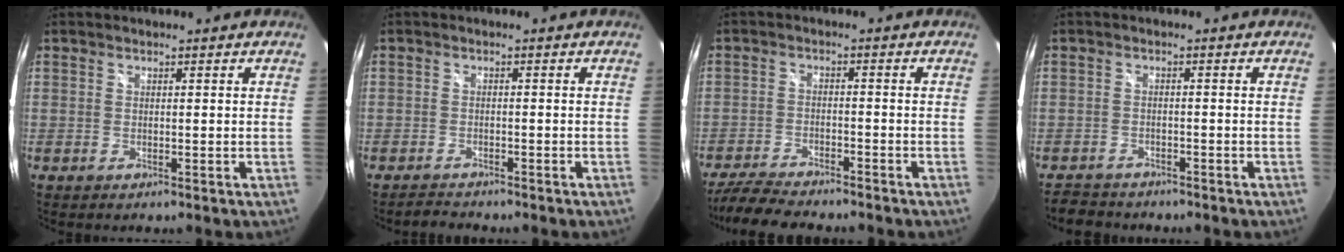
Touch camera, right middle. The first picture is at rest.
{"total": 1.8, "force": [-1.7, 0.4, -0.2], "torque": [-0.007, 0.003, -0.033]}
{"total": 9.9, "force": [-8.8, 1.6, 4.2], "torque": [-0.105, -0.020, -0.148]}
{"total": 5.1, "force": [-4.5, 2.2, 0.8], "torque": [-0.034, -0.005, -0.076]}